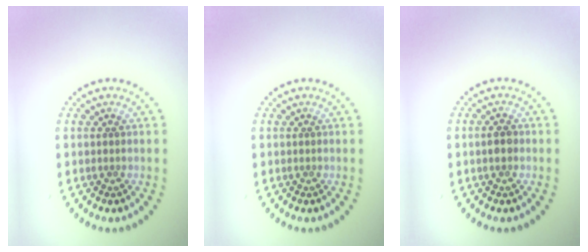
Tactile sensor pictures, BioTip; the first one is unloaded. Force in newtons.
{"total": 0.0}
{"total": 1.5, "press": 1.5, "slide": 0.1}